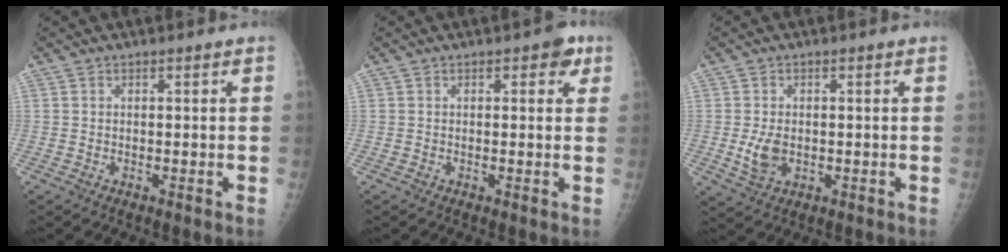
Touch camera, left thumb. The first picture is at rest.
{"total": 3.1, "force": [1.4, 1.7, 2.1], "torque": [-0.004, 0.000, 0.010]}
{"total": 4.7, "force": [-0.4, 3.1, 3.5], "torque": [-0.064, -0.008, 0.000]}